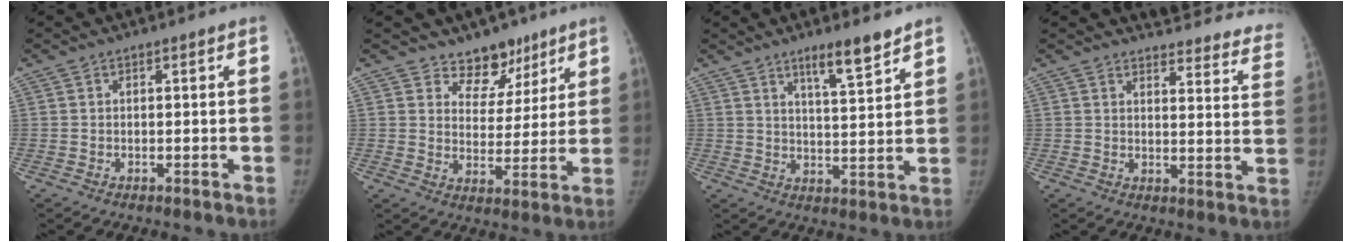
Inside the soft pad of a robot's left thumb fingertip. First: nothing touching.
{"total": 8.4, "force": [6.2, 5.4, 1.6], "torque": [0.024, -0.041, 0.102]}
{"total": 7.5, "force": [5.5, 1.0, 4.9], "torque": [-0.073, -0.042, 0.091]}
{"total": 23.3, "force": [22.1, 5.5, 4.9], "torque": [-0.025, -0.160, 0.232]}